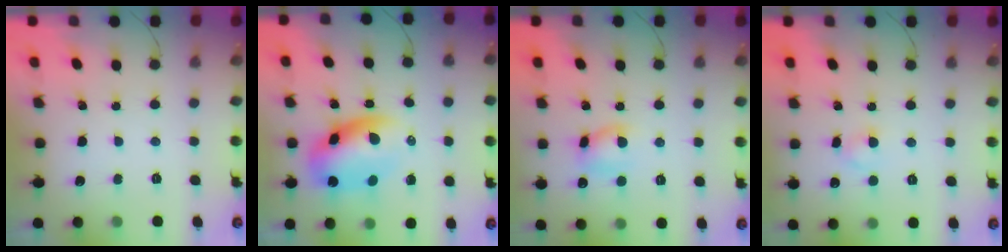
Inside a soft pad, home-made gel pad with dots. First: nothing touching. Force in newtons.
{"total": 9.9, "press": 9.6, "slide": 2.3}
{"total": 6.4, "press": 6.4, "slide": 0.1}
{"total": 2.8, "press": 2.6, "slide": 1.1}